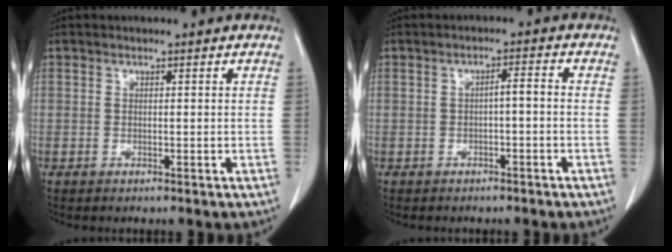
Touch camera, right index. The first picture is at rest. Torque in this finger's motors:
{"motor_torque": [0.29, -0.13, 0.20, 0.05]}